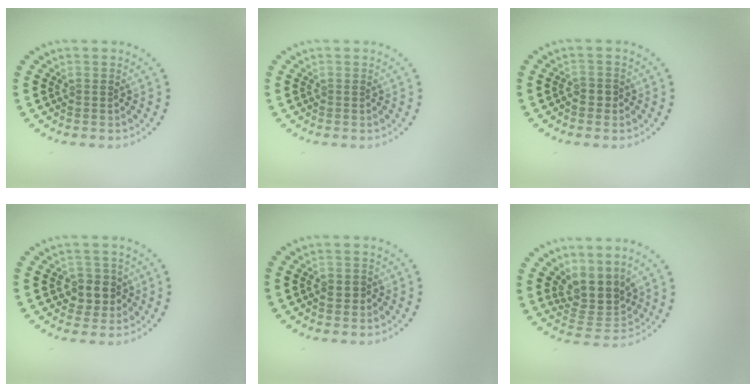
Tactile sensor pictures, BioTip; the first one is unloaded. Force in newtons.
{"total": 0.0}
{"total": 0.8, "press": 0.8, "slide": 0.3}
{"total": 2.5, "press": 2.4, "slide": 0.9}
{"total": 0.7, "press": 0.6, "slide": 0.3}
{"total": 3.9, "press": 3.2, "slide": 2.3}